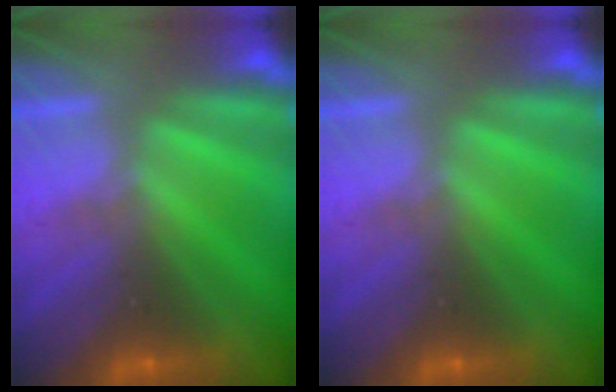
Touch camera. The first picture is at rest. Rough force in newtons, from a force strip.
{"total": 0.0}